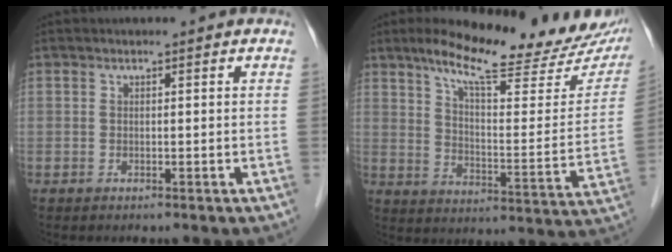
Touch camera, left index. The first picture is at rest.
{"total": 23.3, "force": [18.8, 4.6, 12.9], "torque": [-0.182, -0.017, 0.247]}